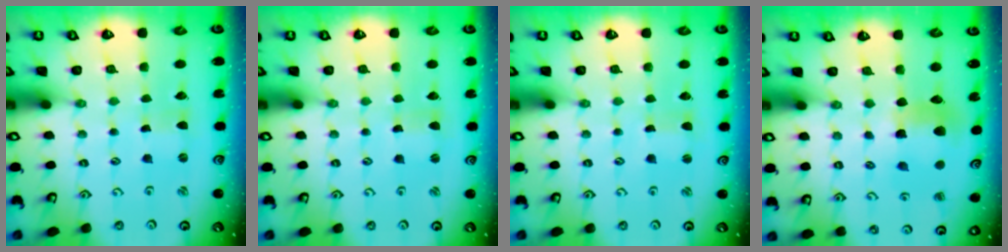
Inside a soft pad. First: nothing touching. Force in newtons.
{"total": 0.9, "press": 0.8, "slide": 0.1}
{"total": 0.8, "press": 0.8, "slide": 0.0}
{"total": 8.9, "press": 8.9, "slide": 0.9}